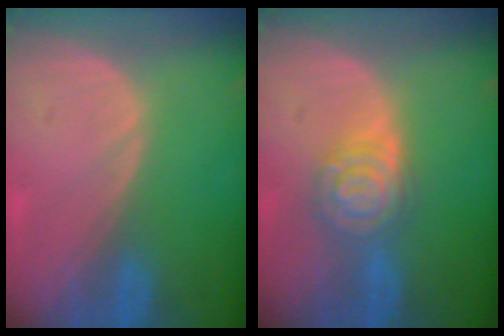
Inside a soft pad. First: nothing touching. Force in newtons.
{"total": 6.5, "press": 6.5, "slide": 0.5}